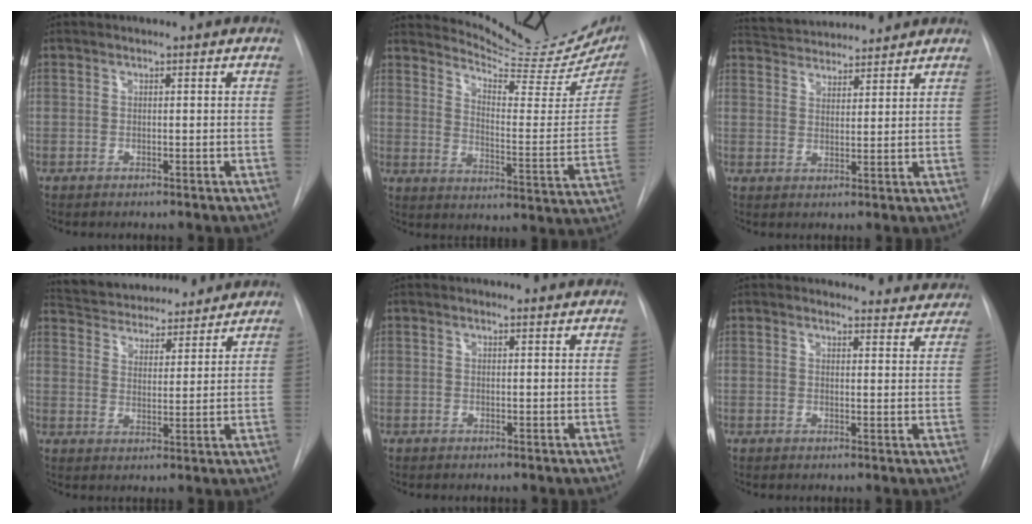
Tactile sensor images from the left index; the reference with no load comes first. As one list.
[{"total": 19.7, "force": [18.6, 1.6, 6.3], "torque": [-0.094, -0.098, 0.233]}, {"total": 11.2, "force": [10.7, 2.1, 2.6], "torque": [-0.043, 0.025, 0.164]}, {"total": 17.2, "force": [15.9, 4.5, 4.9], "torque": [-0.086, 0.023, 0.235]}, {"total": 2.7, "force": [2.7, 0.3, 0.2], "torque": [-0.010, 0.006, 0.026]}, {"total": 8.7, "force": [8.5, 2.1, 0.0], "torque": [0.038, -0.018, 0.068]}]